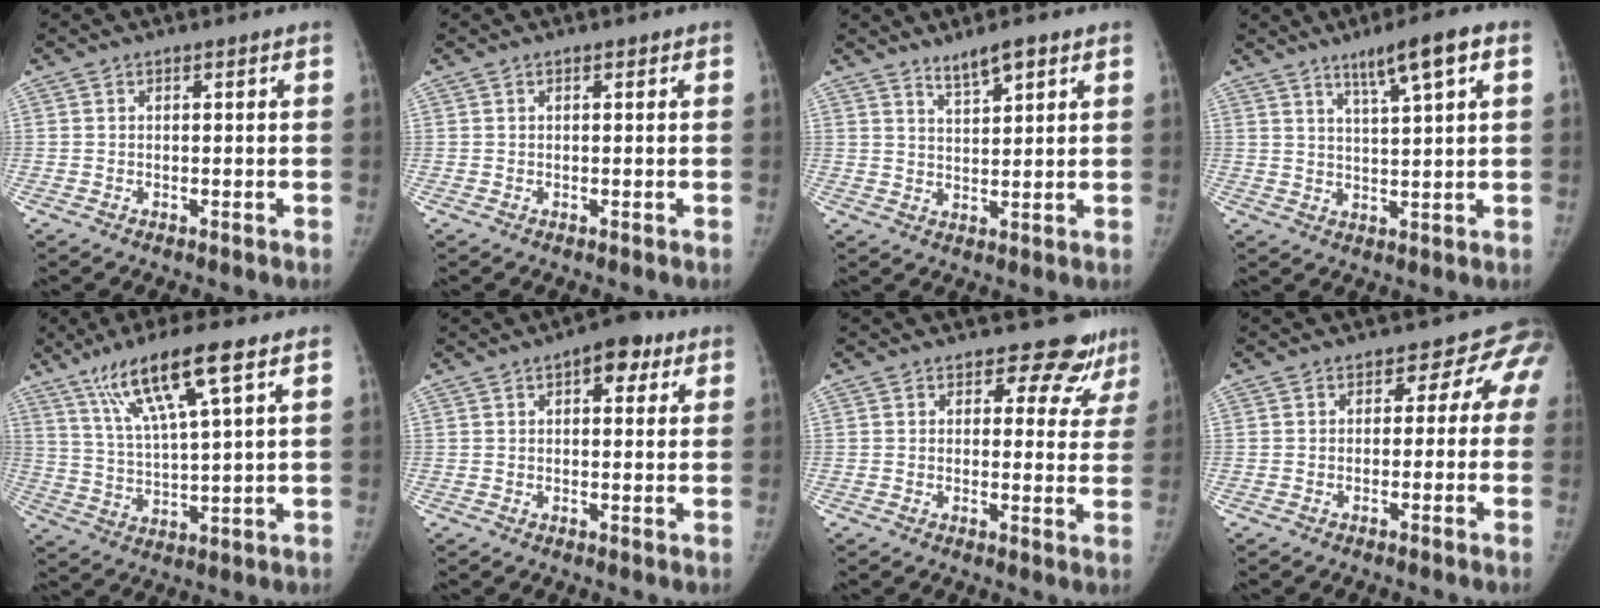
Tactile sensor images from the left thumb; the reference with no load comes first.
{"total": 0.0}
{"total": 4.4, "force": [3.3, 1.0, 2.8], "torque": [-0.044, -0.023, 0.061]}
{"total": 7.9, "force": [4.2, 0.7, 6.6], "torque": [-0.110, -0.013, 0.071]}
{"total": 13.0, "force": [7.3, 1.6, 10.7], "torque": [-0.206, -0.019, 0.140]}
{"total": 5.9, "force": [2.7, 3.1, 4.2], "torque": [-0.030, -0.002, 0.027]}
{"total": 7.9, "force": [6.7, 3.9, 1.1], "torque": [0.034, -0.039, 0.060]}
{"total": 5.1, "force": [-0.5, 4.4, 2.6], "torque": [0.014, 0.017, -0.020]}